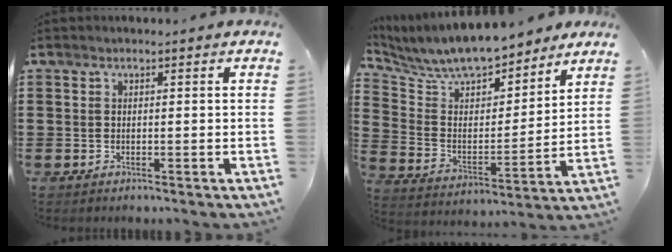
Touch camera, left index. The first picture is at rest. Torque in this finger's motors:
{"motor_torque": [2.14, 0.00, 0.88, 0.21]}